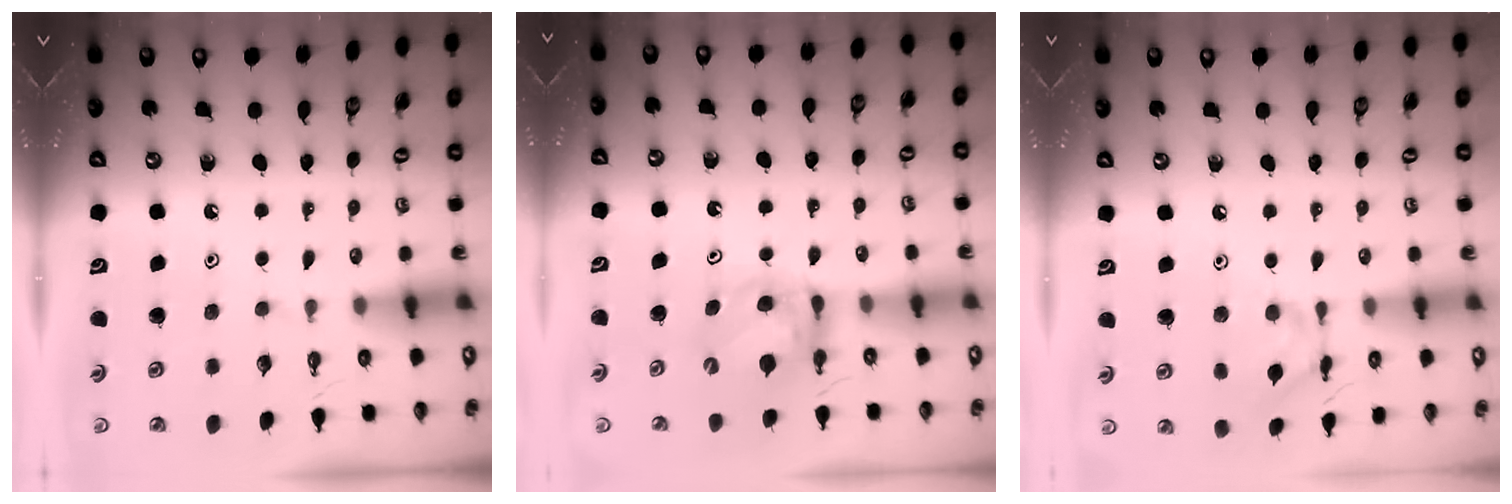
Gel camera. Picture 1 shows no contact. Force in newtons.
{"total": 6.4, "press": 6.4, "slide": 0.2}
{"total": 10.8, "press": 10.8, "slide": 0.9}